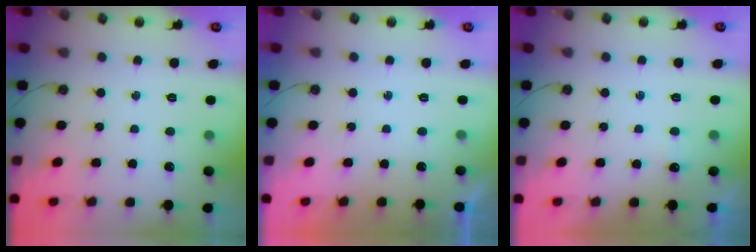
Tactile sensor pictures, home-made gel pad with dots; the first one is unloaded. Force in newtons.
{"total": 0.0}
{"total": 2.8, "press": 2.7, "slide": 0.4}